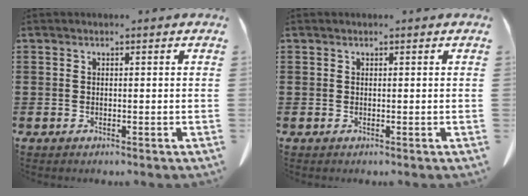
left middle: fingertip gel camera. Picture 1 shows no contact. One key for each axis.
{"total": 0.0}